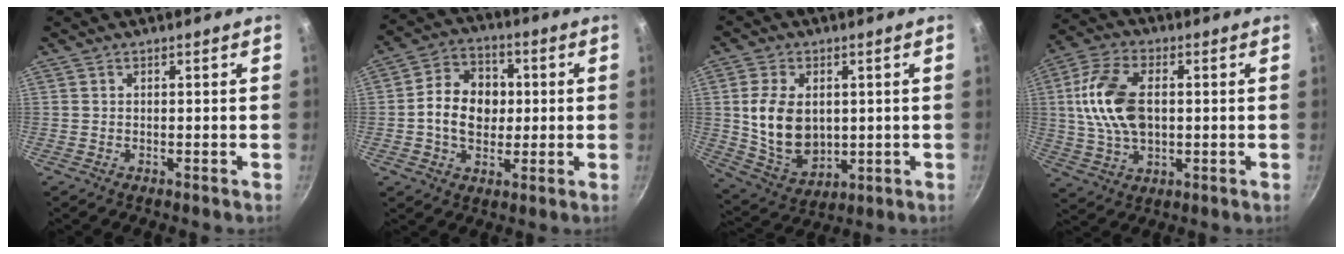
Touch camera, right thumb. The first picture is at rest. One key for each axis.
{"total": 11.5, "fx": 0.1, "fy": 9.0, "fz": 7.2, "tx": -0.093, "ty": 0.014, "tz": -0.010}
{"total": 12.9, "fx": 1.3, "fy": 9.0, "fz": 9.1, "tx": -0.147, "ty": -0.018, "tz": 0.042}
{"total": 13.9, "fx": 1.4, "fy": 8.5, "fz": 11.0, "tx": -0.202, "ty": 0.010, "tz": 0.022}